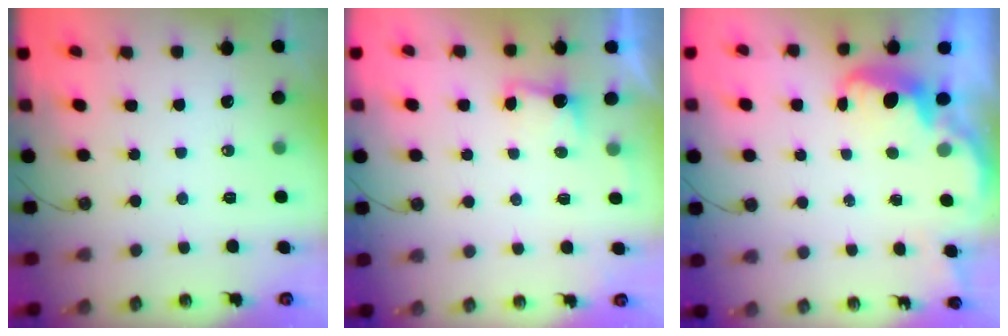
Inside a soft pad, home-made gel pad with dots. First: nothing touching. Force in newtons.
{"total": 2.3, "press": 2.1, "slide": 1.0}
{"total": 2.6, "press": 2.6, "slide": 0.6}